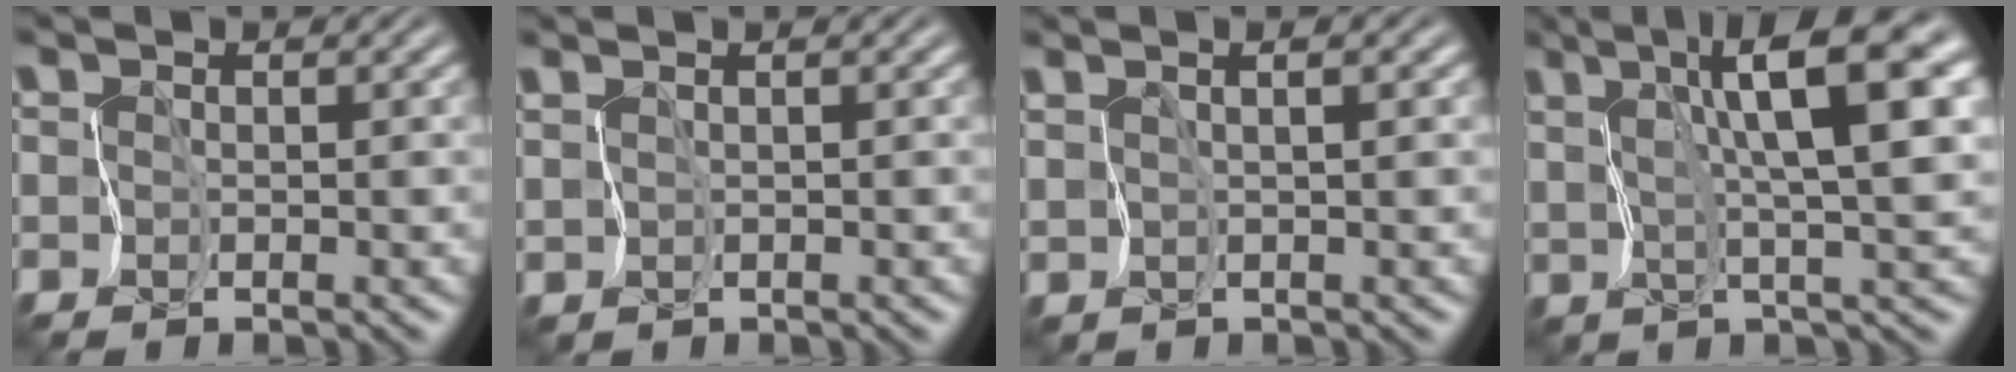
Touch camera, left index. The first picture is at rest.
{"total": 0.8, "force": [0.8, -0.3, 0.1], "torque": [-0.006, 0.005, 0.018]}
{"total": 2.7, "force": [1.7, 0.6, 2.1], "torque": [-0.024, 0.012, 0.028]}
{"total": 9.7, "force": [4.1, 1.6, 8.7], "torque": [-0.132, 0.010, 0.070]}